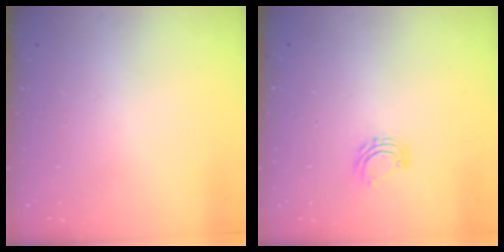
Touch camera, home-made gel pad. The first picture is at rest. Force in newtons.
{"total": 5.4, "press": 5.3, "slide": 0.7}